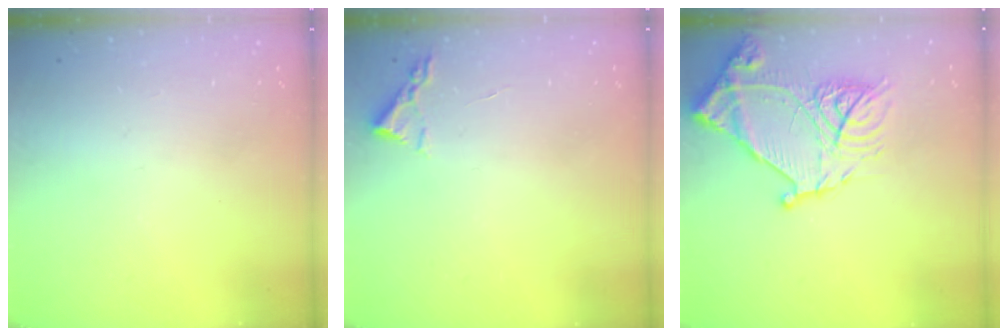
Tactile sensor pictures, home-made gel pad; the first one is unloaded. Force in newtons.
{"total": 2.2, "press": 2.2, "slide": 0.3}
{"total": 18.7, "press": 18.6, "slide": 1.8}